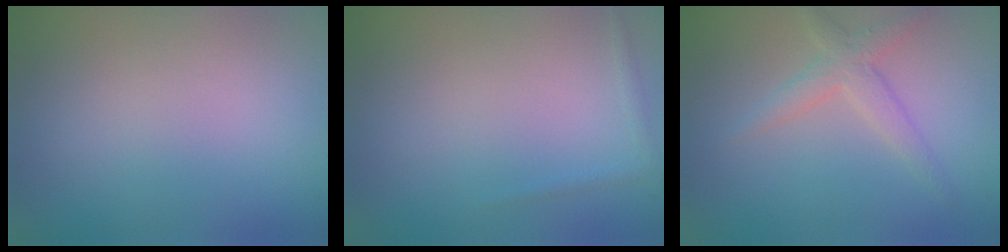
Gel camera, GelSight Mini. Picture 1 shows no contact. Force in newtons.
{"total": 0.6, "press": 0.6, "slide": 0.1}
{"total": 2.3, "press": 2.3, "slide": 0.1}